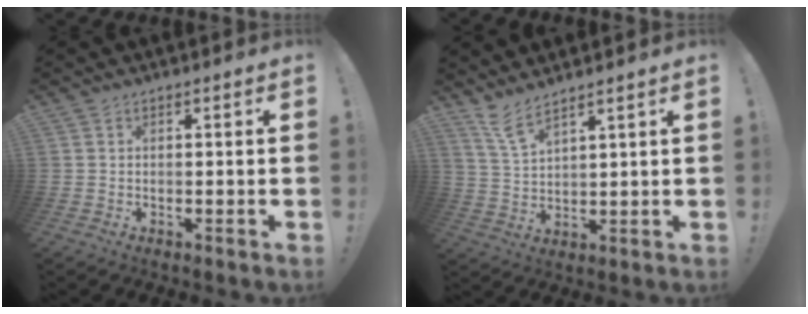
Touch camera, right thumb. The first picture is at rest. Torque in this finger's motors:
{"motor_torque": [-0.30, 0.38, -0.43, 0.38, 0.14]}